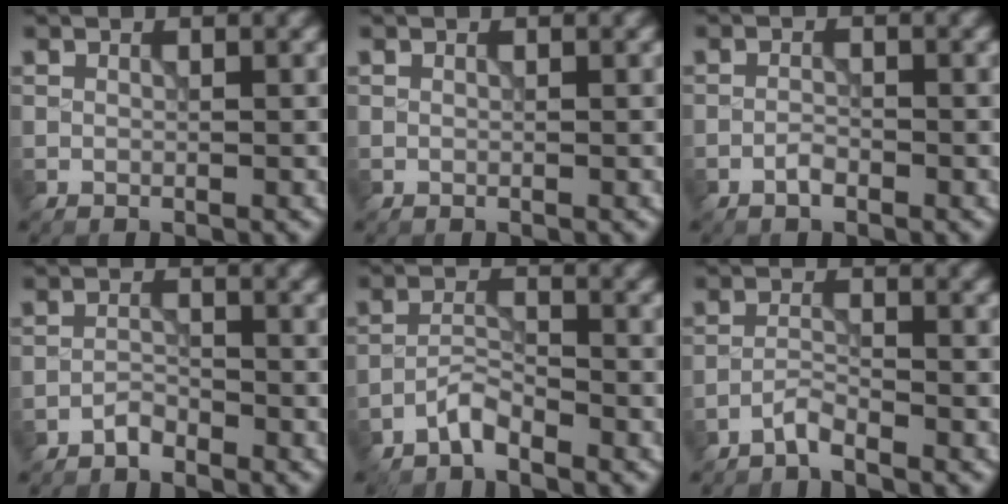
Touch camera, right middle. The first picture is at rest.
{"total": 0.0}
{"total": 1.1, "force": [-0.8, 0.4, 0.7], "torque": [-0.014, 0.003, -0.017]}
{"total": 1.3, "force": [-1.2, 0.4, 0.3], "torque": [-0.004, 0.006, -0.026]}
{"total": 2.2, "force": [-1.9, 0.4, 0.9], "torque": [-0.019, 0.008, -0.043]}
{"total": 1.5, "force": [-1.4, 0.0, 0.6], "torque": [-0.010, 0.006, -0.033]}